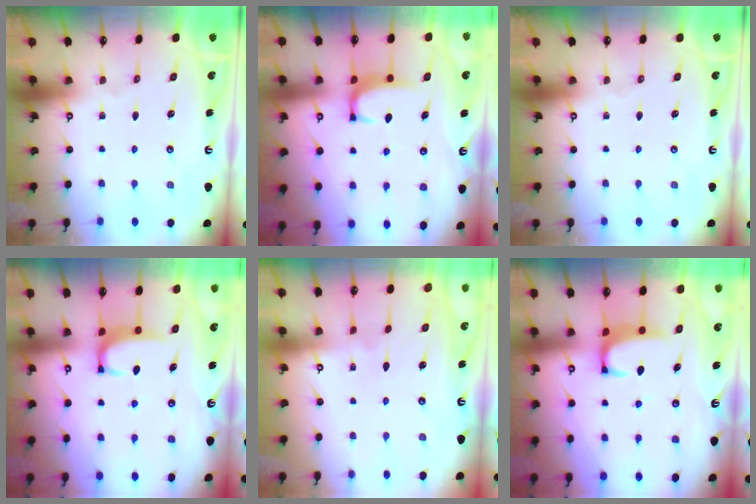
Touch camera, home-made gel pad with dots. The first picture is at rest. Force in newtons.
{"total": 1.6, "press": 1.5, "slide": 0.5}
{"total": 0.0}
{"total": 2.6, "press": 2.6, "slide": 0.4}
{"total": 3.8, "press": 3.8, "slide": 0.3}
{"total": 2.0, "press": 2.0, "slide": 0.3}